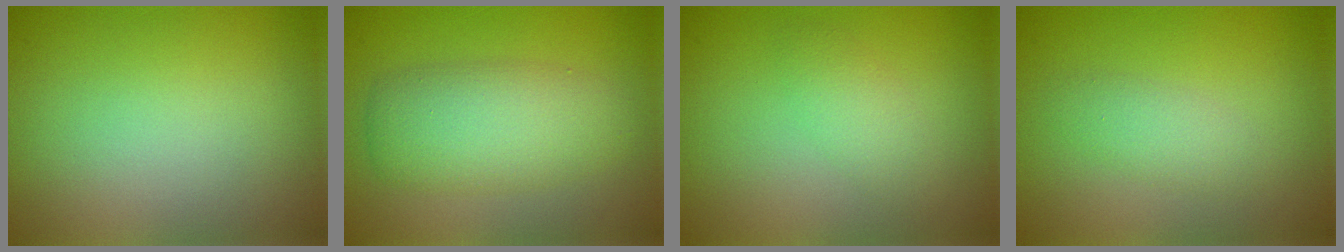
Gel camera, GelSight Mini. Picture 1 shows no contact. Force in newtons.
{"total": 4.9, "press": 4.9, "slide": 0.1}
{"total": 2.0, "press": 2.0, "slide": 0.2}
{"total": 1.9, "press": 1.9, "slide": 0.1}